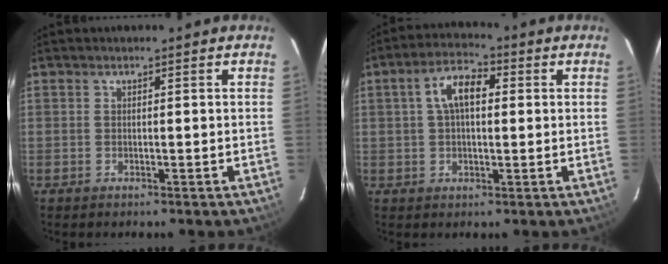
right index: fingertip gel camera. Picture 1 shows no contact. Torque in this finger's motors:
{"motor_torque": [0.31, 0.15, 0.19, 0.09]}